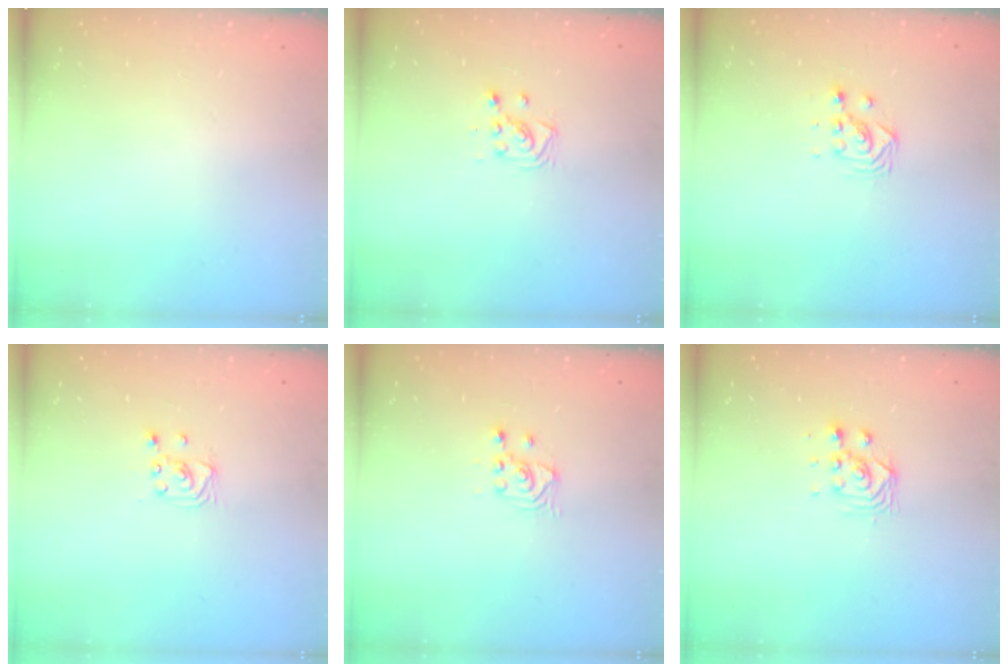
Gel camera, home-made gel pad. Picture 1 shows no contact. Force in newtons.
{"total": 4.0, "press": 4.0, "slide": 0.4}
{"total": 3.3, "press": 3.3, "slide": 0.2}
{"total": 2.5, "press": 2.5, "slide": 0.2}
{"total": 2.6, "press": 2.6, "slide": 0.1}
{"total": 2.9, "press": 2.8, "slide": 0.8}